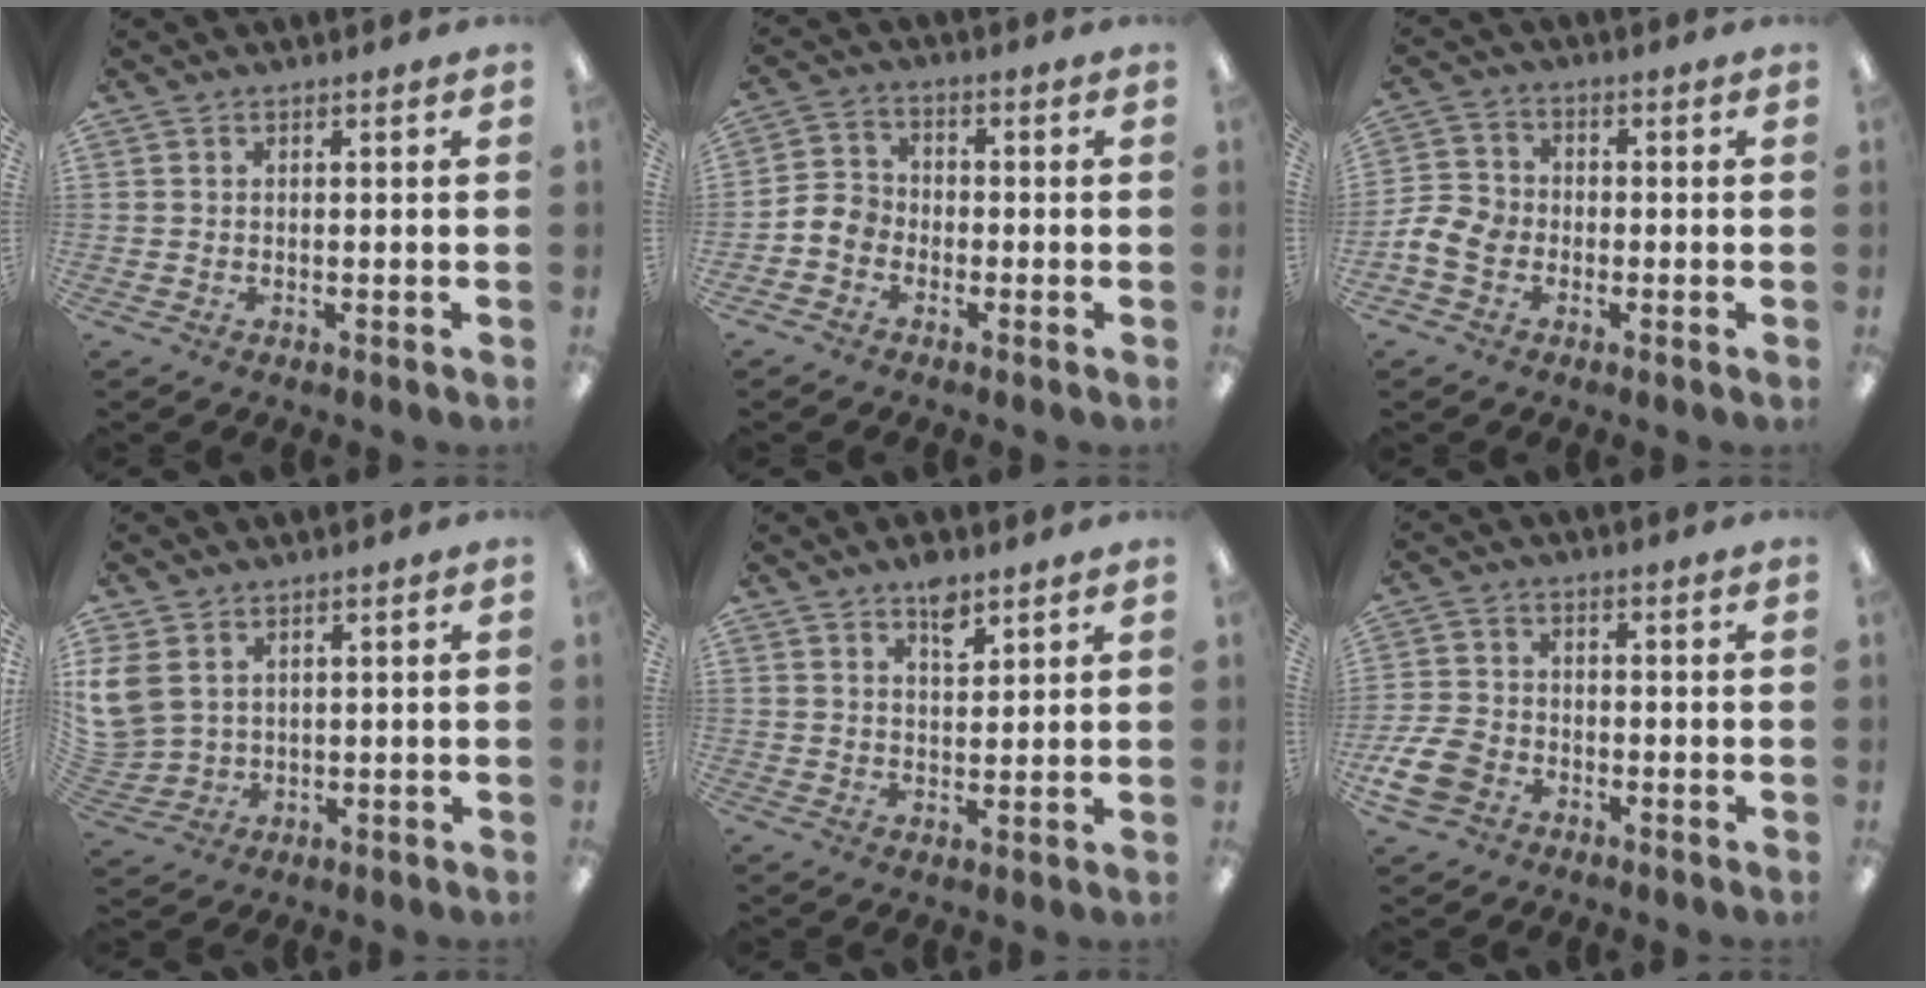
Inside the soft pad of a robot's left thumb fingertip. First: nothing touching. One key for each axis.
{"total": 5.3, "fx": -2.6, "fy": 4.2, "fz": 2.1, "tx": -0.040, "ty": 0.019, "tz": -0.046}
{"total": 6.6, "fx": -2.5, "fy": 5.2, "fz": 3.1, "tx": -0.070, "ty": 0.014, "tz": -0.044}
{"total": 7.3, "fx": 3.1, "fy": 5.7, "fz": 3.2, "tx": -0.100, "ty": -0.008, "tz": 0.062}
{"total": 5.2, "fx": 3.7, "fy": 2.2, "fz": 2.9, "tx": -0.033, "ty": -0.022, "tz": 0.062}
{"total": 8.4, "fx": -4.0, "fy": 5.9, "fz": 4.6, "tx": -0.105, "ty": 0.018, "tz": -0.073}